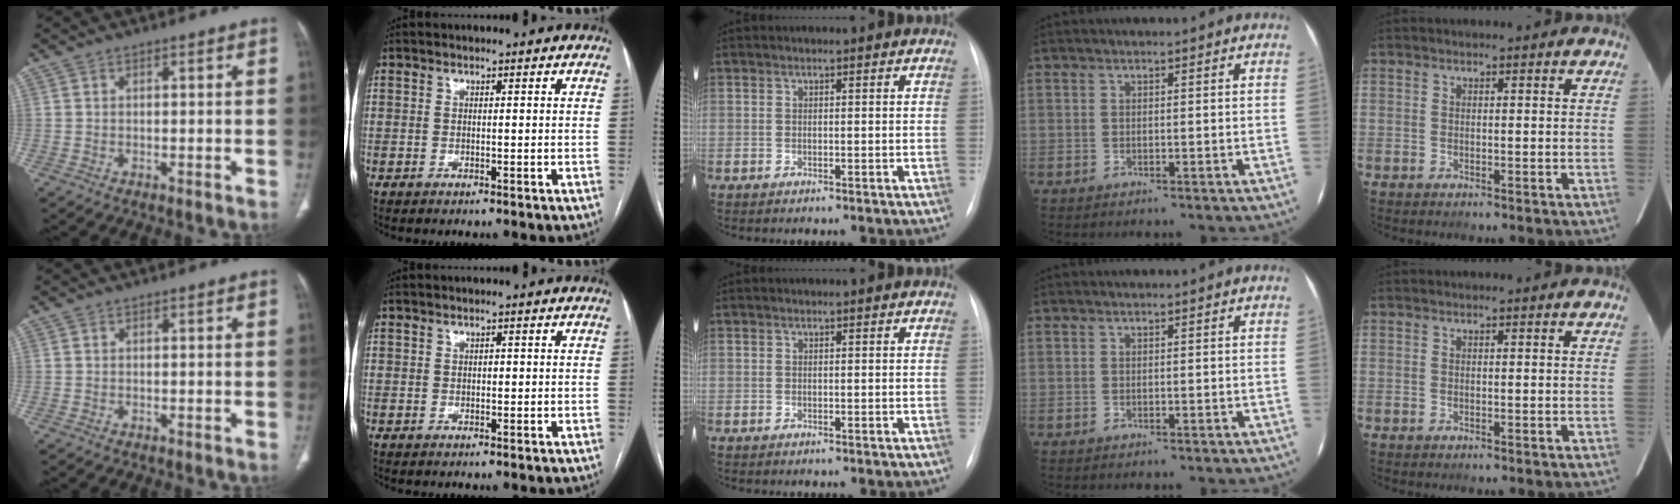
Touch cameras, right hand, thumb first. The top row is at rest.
{"index": {"total": 0.7, "force": [0.1, 0.6, 0.5], "torque": [-0.004, 0.002, 0.000]}}